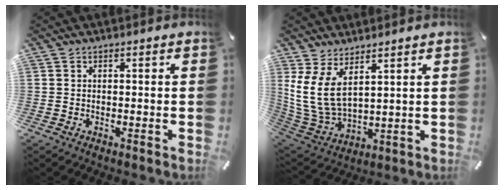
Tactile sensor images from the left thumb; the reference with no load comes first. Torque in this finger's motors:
{"motor_torque": [0.50, 0.59, 1.76, -1.01, 0.25]}